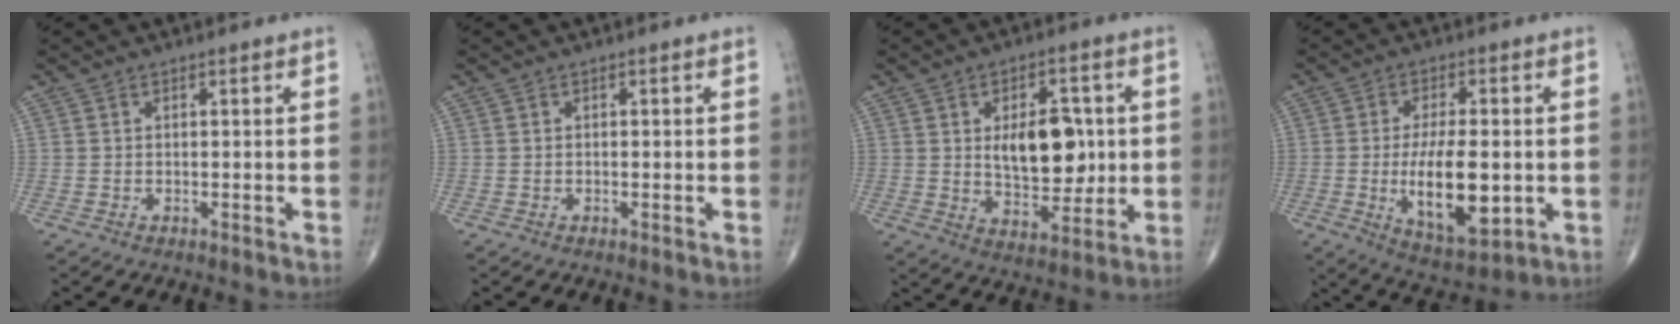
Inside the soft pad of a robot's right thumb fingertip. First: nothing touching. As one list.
[{"total": 0.0}, {"total": 13.0, "force": [1.5, 7.3, 10.6], "torque": [-0.119, -0.013, 0.032]}, {"total": 14.1, "force": [-1.8, 6.0, 12.7], "torque": [-0.197, -0.012, -0.020]}]